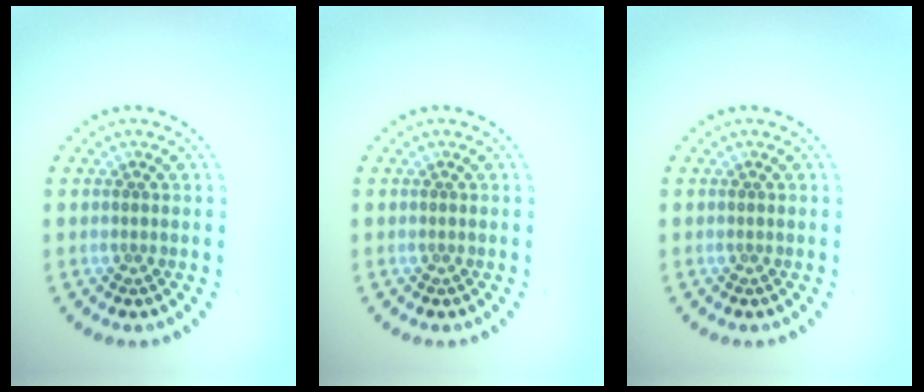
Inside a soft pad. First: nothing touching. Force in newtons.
{"total": 0.0}
{"total": 0.0}